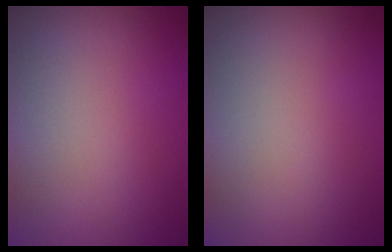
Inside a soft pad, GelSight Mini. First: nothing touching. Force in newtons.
{"total": 0.0}